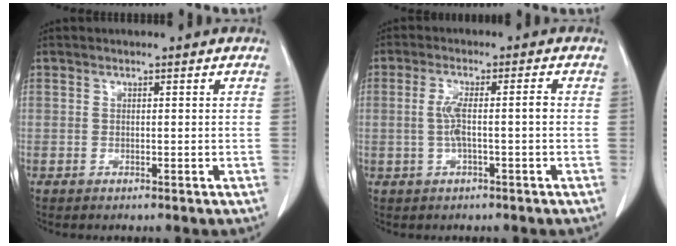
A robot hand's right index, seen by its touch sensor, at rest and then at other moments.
{"total": 4.5, "force": [-0.4, 0.5, 4.5], "torque": [-0.094, 0.011, -0.005]}